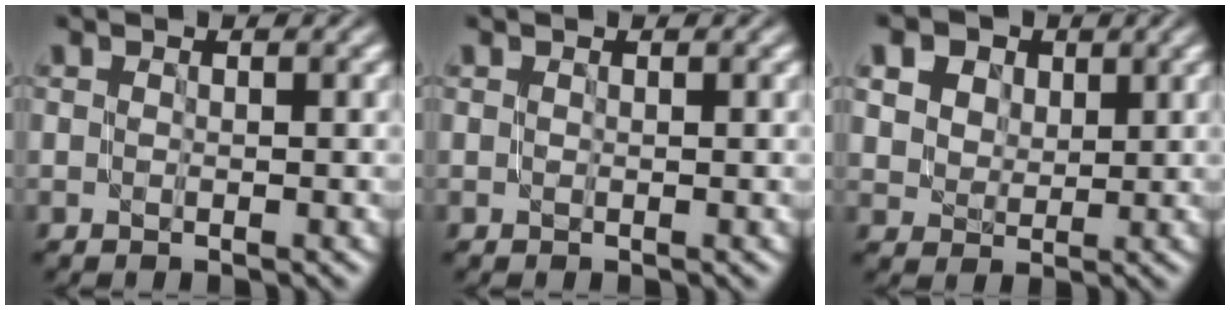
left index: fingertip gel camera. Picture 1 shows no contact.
{"total": 0.0}
{"total": 8.5, "force": [5.0, 5.7, 3.9], "torque": [-0.093, 0.022, 0.071]}